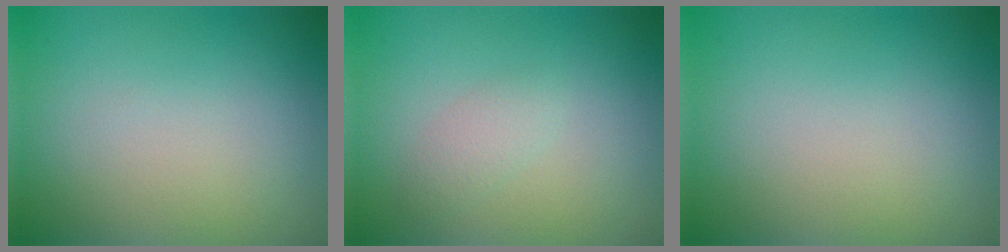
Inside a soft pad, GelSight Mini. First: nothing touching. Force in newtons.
{"total": 1.3, "press": 1.3, "slide": 0.0}
{"total": 0.0}